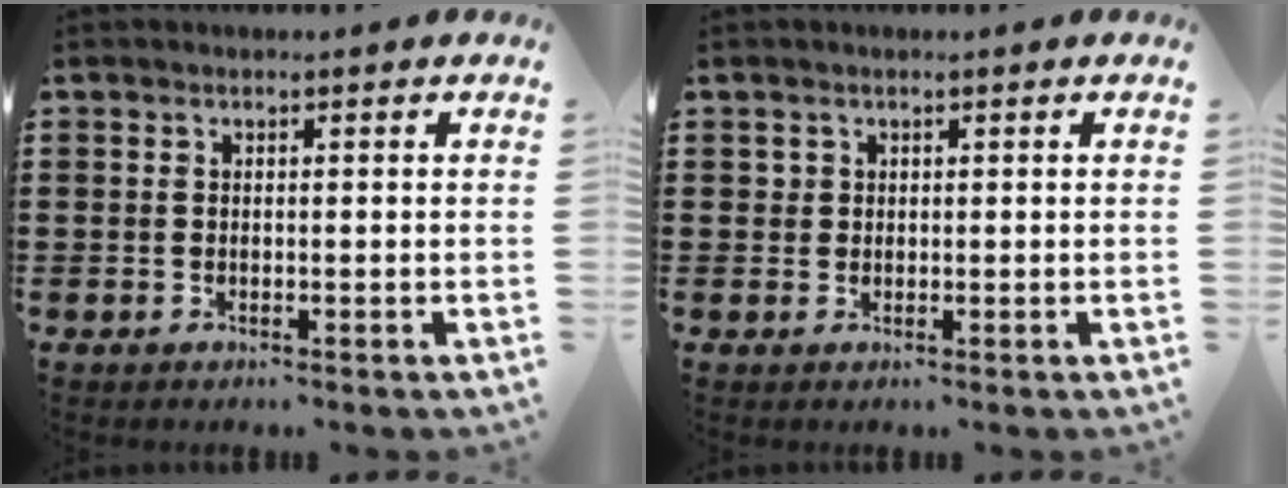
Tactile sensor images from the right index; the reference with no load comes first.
{"total": 1.0, "force": [0.3, 0.9, 0.2], "torque": [-0.005, 0.003, 0.007]}